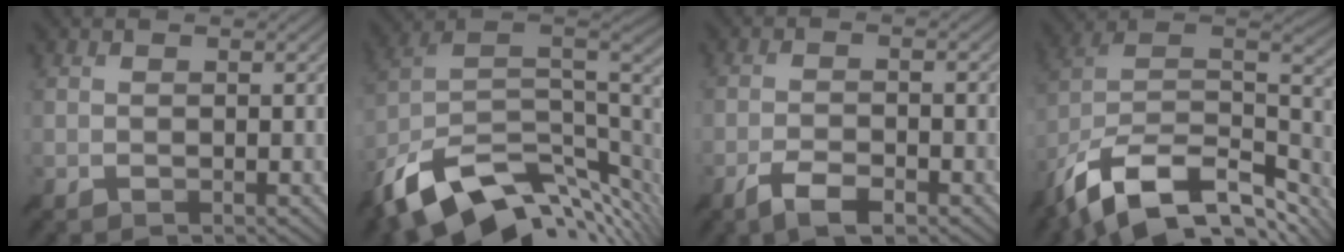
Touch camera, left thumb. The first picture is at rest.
{"total": 15.6, "force": [-7.1, 8.2, 11.3], "torque": [-0.239, -0.022, -0.118]}
{"total": 4.2, "force": [-2.9, 1.0, 2.9], "torque": [-0.055, -0.002, -0.057]}
{"total": 16.5, "force": [-9.8, 8.1, 10.5], "torque": [-0.251, -0.024, -0.157]}